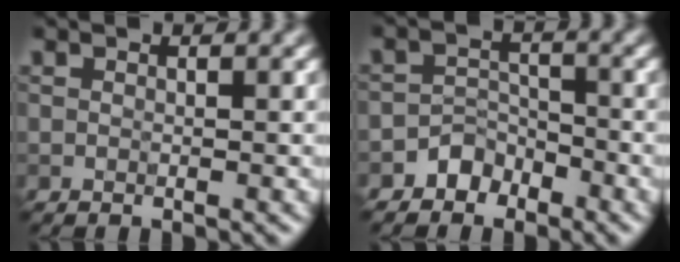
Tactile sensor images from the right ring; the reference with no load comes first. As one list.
[{"total": 2.3, "force": [-1.7, 1.5, 0.3], "torque": [0.008, 0.011, -0.032]}]